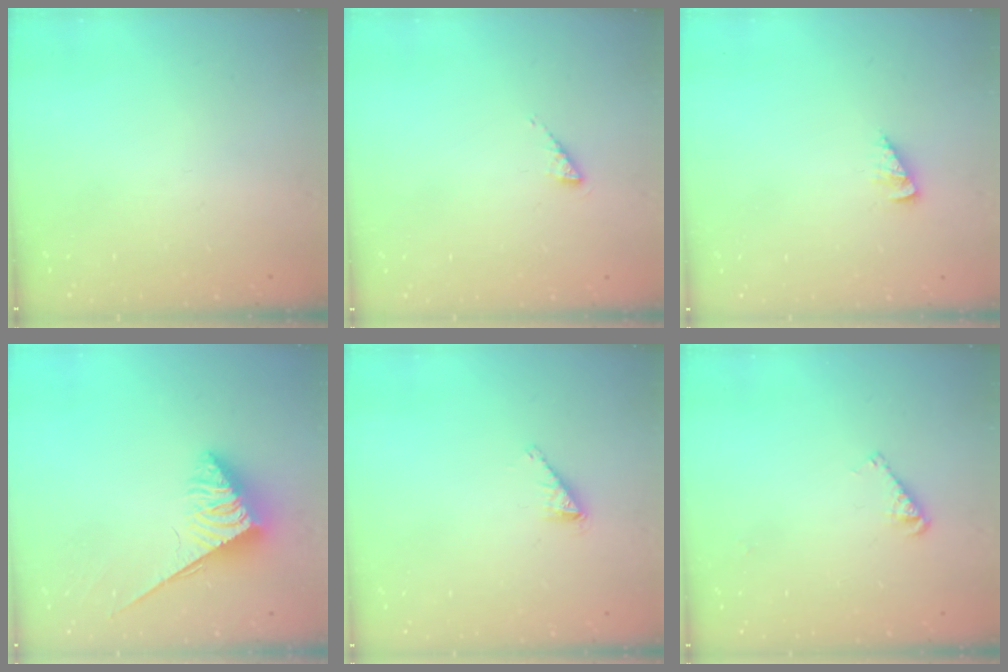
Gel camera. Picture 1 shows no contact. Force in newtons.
{"total": 2.2, "press": 2.1, "slide": 0.4}
{"total": 3.6, "press": 3.6, "slide": 0.0}
{"total": 3.9, "press": 3.8, "slide": 0.6}
{"total": 1.8, "press": 1.8, "slide": 0.1}
{"total": 3.8, "press": 3.8, "slide": 0.4}